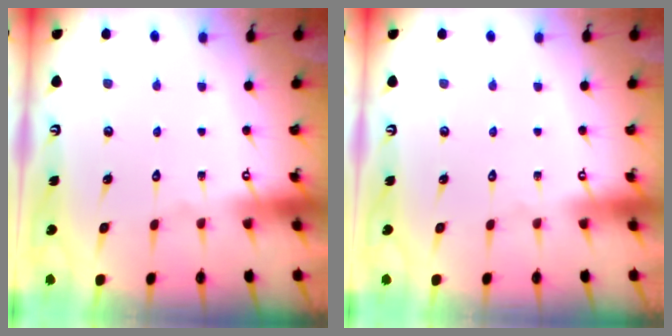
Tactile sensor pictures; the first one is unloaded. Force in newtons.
{"total": 0.0}